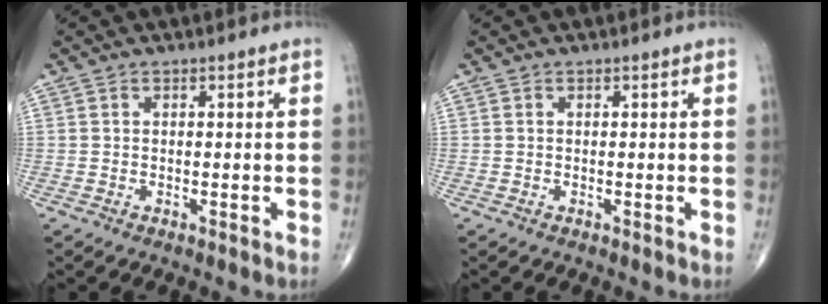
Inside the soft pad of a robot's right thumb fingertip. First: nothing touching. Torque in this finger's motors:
{"motor_torque": [-0.15, -0.06, 0.04, 0.01, 0.03]}